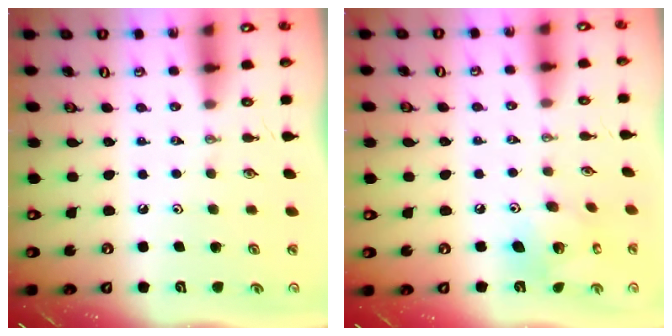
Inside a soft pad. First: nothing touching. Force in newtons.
{"total": 10.2, "press": 10.1, "slide": 0.5}